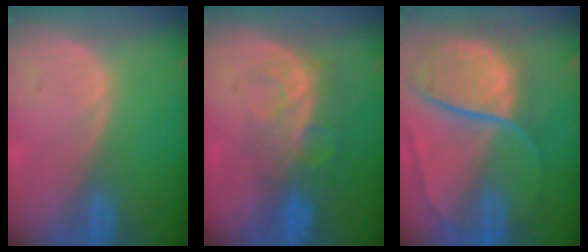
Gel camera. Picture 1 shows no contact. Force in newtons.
{"total": 8.2, "press": 6.9, "slide": 4.4}
{"total": 10.8, "press": 9.0, "slide": 6.0}